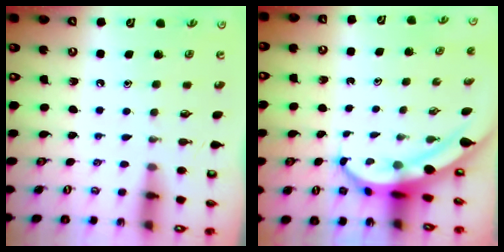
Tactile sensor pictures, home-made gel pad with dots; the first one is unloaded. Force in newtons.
{"total": 5.3, "press": 5.1, "slide": 1.1}